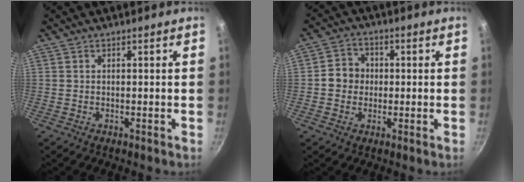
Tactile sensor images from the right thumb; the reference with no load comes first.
{"total": 5.8, "force": [-0.2, 5.3, 2.5], "torque": [-0.022, 0.014, -0.011]}